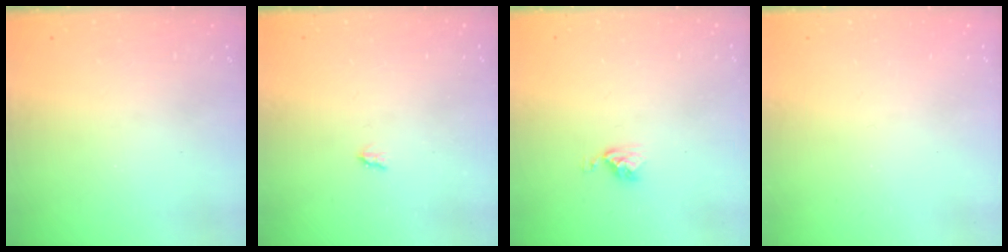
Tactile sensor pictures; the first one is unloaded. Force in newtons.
{"total": 1.7, "press": 1.6, "slide": 0.3}
{"total": 5.2, "press": 5.2, "slide": 0.6}
{"total": 0.0}